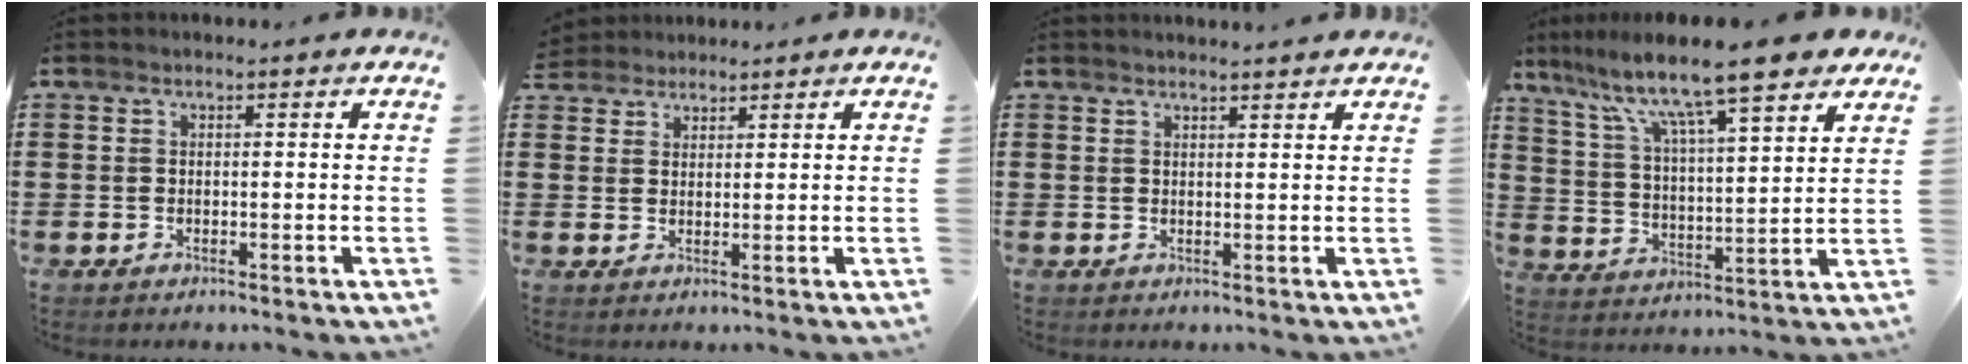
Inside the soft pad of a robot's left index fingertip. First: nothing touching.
{"total": 2.3, "force": [2.0, 1.1, -0.2], "torque": [-0.004, 0.006, 0.039]}
{"total": 1.7, "force": [1.6, -0.2, 0.4], "torque": [-0.009, 0.000, 0.031]}
{"total": 10.8, "force": [8.8, 1.1, 6.3], "torque": [-0.146, -0.048, 0.141]}